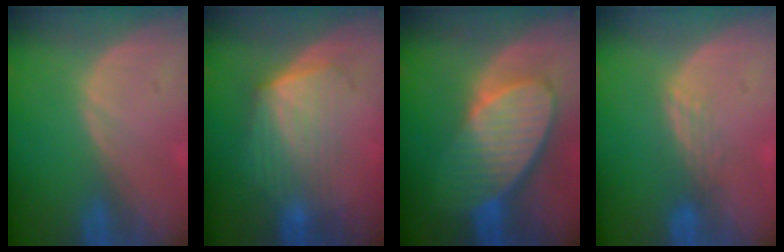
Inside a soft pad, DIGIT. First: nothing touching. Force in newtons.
{"total": 7.3, "press": 6.6, "slide": 3.2}
{"total": 9.7, "press": 8.6, "slide": 4.6}
{"total": 3.0, "press": 2.5, "slide": 1.7}